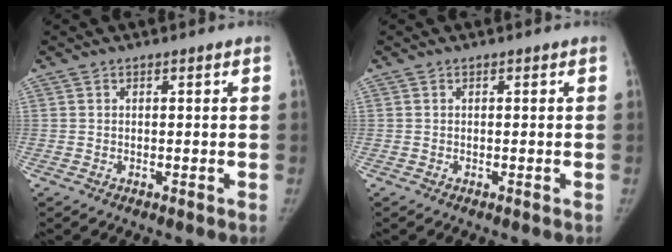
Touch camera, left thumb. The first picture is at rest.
{"total": 0.0}